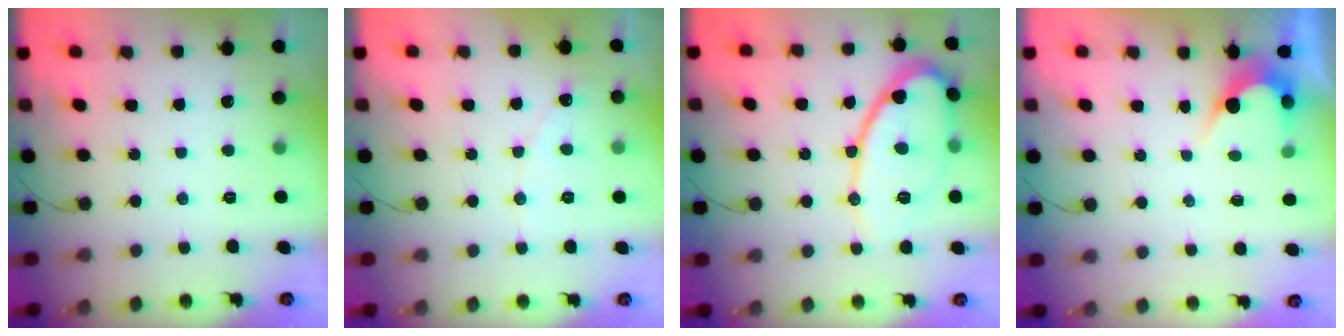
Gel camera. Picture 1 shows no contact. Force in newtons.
{"total": 2.3, "press": 2.3, "slide": 0.2}
{"total": 13.8, "press": 13.7, "slide": 1.2}
{"total": 3.2, "press": 3.2, "slide": 0.2}